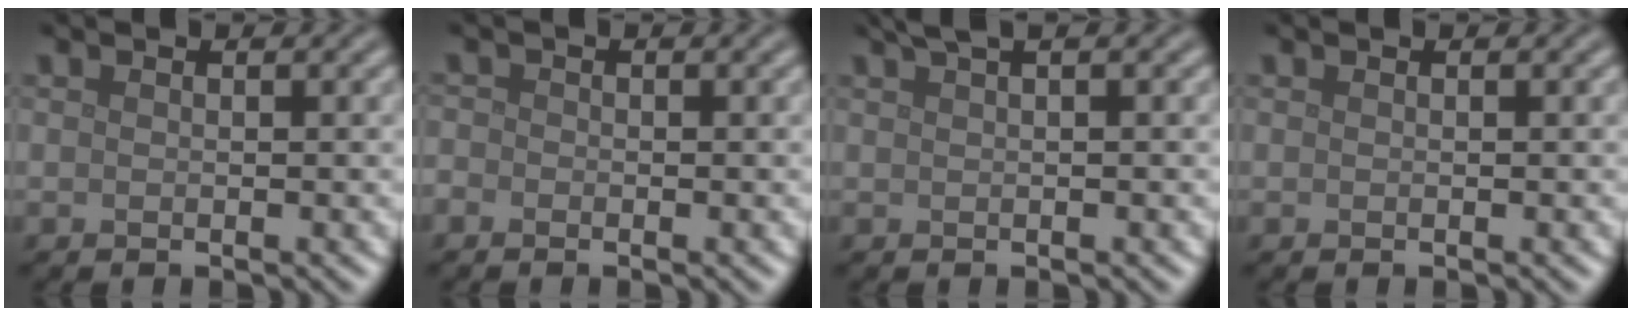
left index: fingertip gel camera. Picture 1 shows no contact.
{"total": 0.8, "force": [-0.5, 0.6, 0.1], "torque": [0.001, -0.003, -0.013]}
{"total": 2.3, "force": [1.4, 0.6, 1.7], "torque": [-0.023, 0.006, 0.020]}
{"total": 0.0}